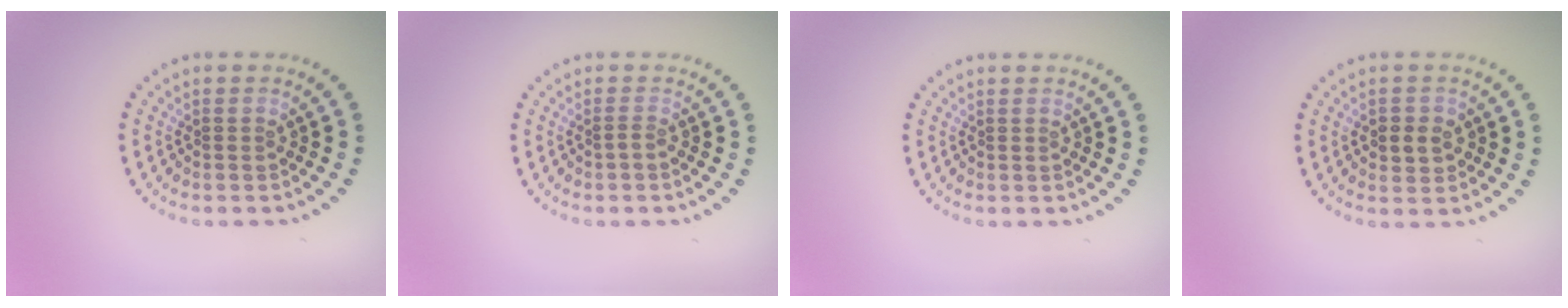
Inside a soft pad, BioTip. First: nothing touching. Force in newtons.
{"total": 0.5, "press": 0.3, "slide": 0.4}
{"total": 0.0}
{"total": 2.1, "press": 2.1, "slide": 0.5}